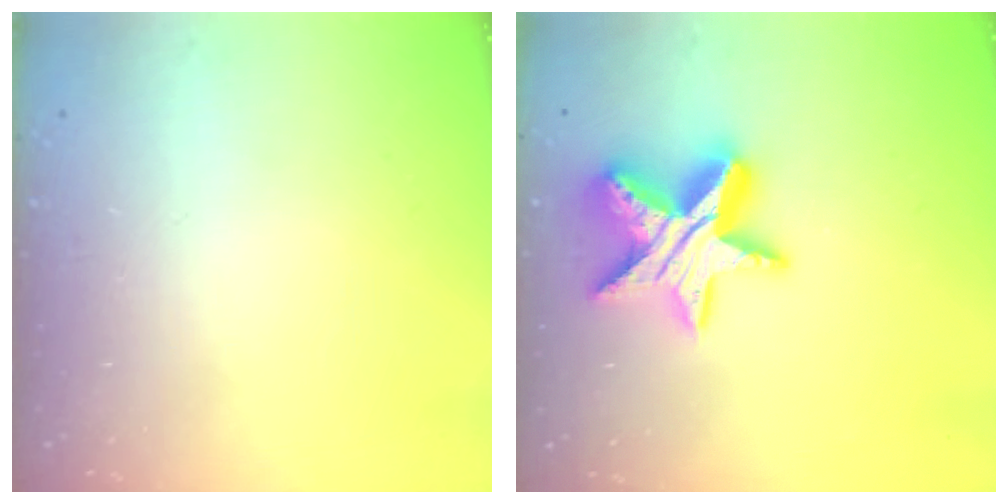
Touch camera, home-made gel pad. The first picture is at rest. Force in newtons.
{"total": 15.7, "press": 15.7, "slide": 1.3}